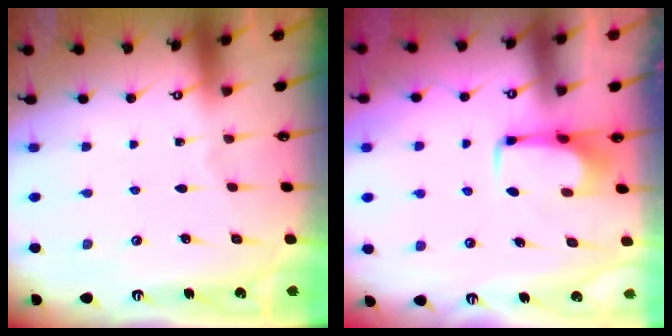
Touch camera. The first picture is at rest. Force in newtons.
{"total": 1.6, "press": 1.5, "slide": 0.5}